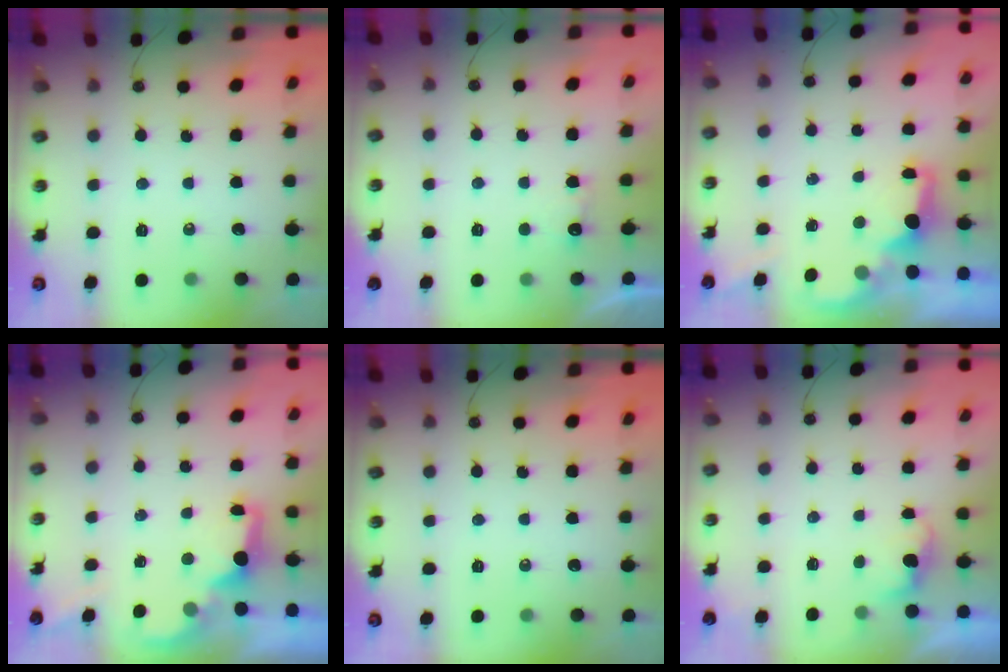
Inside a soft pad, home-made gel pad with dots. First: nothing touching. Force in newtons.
{"total": 2.6, "press": 2.4, "slide": 0.9}
{"total": 1.9, "press": 1.7, "slide": 0.8}
{"total": 1.9, "press": 1.7, "slide": 0.8}
{"total": 0.0}
{"total": 1.4, "press": 1.1, "slide": 0.8}